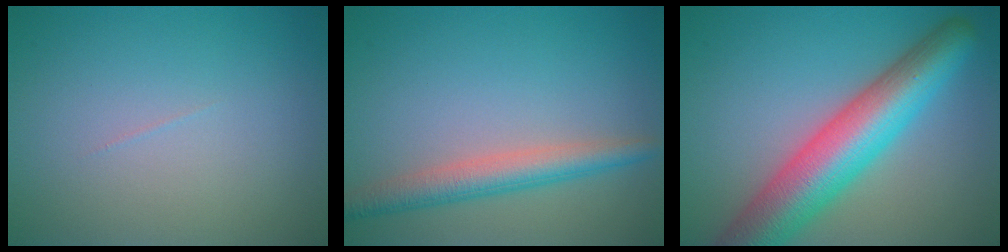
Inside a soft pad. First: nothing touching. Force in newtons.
{"total": 3.7, "press": 3.7, "slide": 0.1}
{"total": 9.5, "press": 9.5, "slide": 0.4}